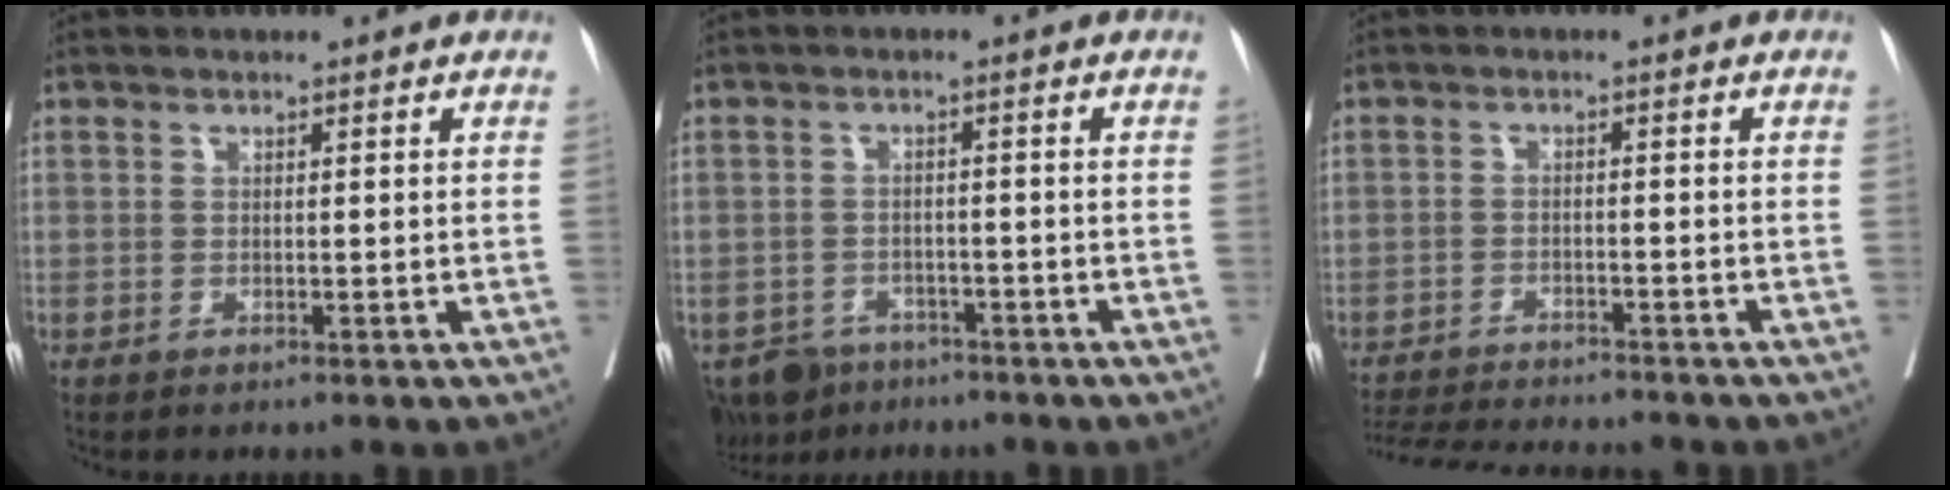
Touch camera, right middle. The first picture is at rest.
{"total": 6.0, "force": [-4.8, 3.5, 0.7], "torque": [-0.007, -0.001, -0.076]}
{"total": 12.6, "force": [-11.8, 1.0, 4.1], "torque": [-0.065, -0.010, -0.170]}